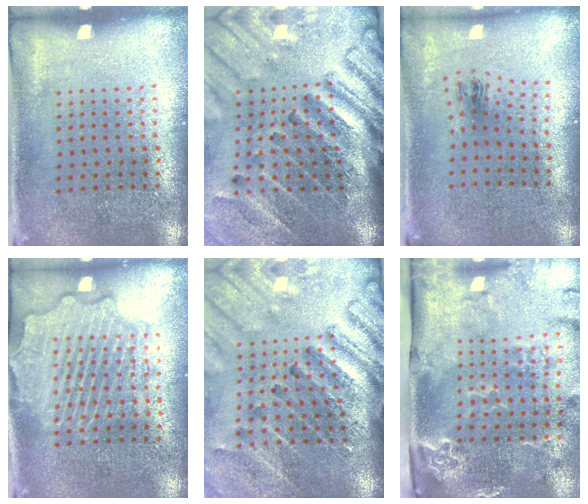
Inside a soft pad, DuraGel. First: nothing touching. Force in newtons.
{"total": 4.4, "press": 3.3, "slide": 3.0}
{"total": 1.0, "press": 0.5, "slide": 0.9}
{"total": 4.5, "press": 4.5, "slide": 0.6}
{"total": 3.0, "press": 2.7, "slide": 1.3}
{"total": 3.2, "press": 2.4, "slide": 2.2}